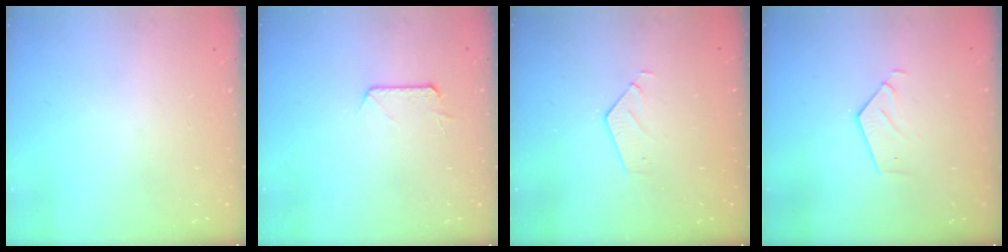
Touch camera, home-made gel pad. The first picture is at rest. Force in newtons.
{"total": 6.6, "press": 6.6, "slide": 0.8}
{"total": 2.6, "press": 2.6, "slide": 0.2}
{"total": 3.5, "press": 3.5, "slide": 0.3}